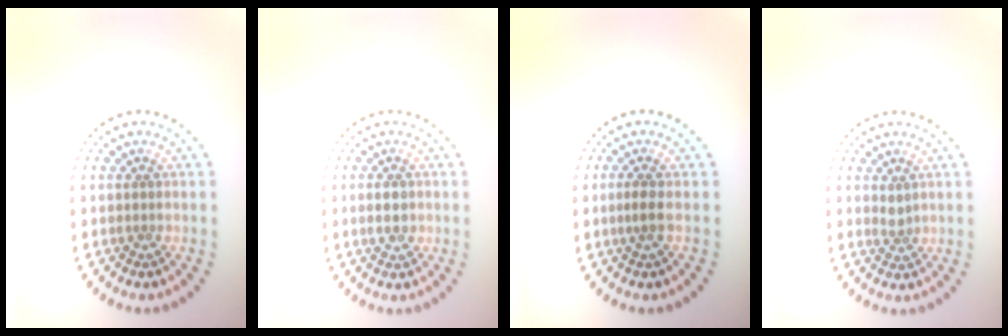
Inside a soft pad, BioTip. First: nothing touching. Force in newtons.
{"total": 2.1, "press": 2.1, "slide": 0.1}
{"total": 1.2, "press": 1.0, "slide": 0.7}
{"total": 1.1, "press": 0.8, "slide": 0.7}